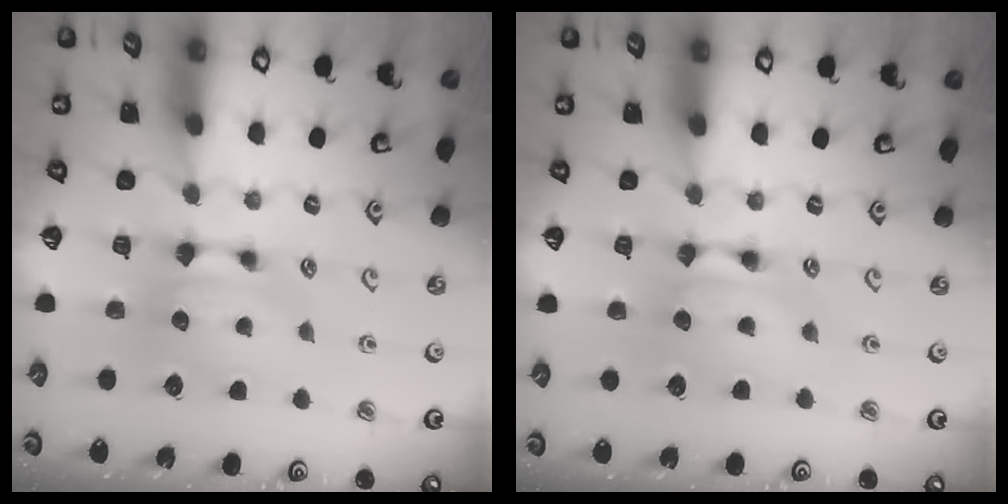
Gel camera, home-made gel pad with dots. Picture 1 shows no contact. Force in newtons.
{"total": 1.5, "press": 1.5, "slide": 0.2}